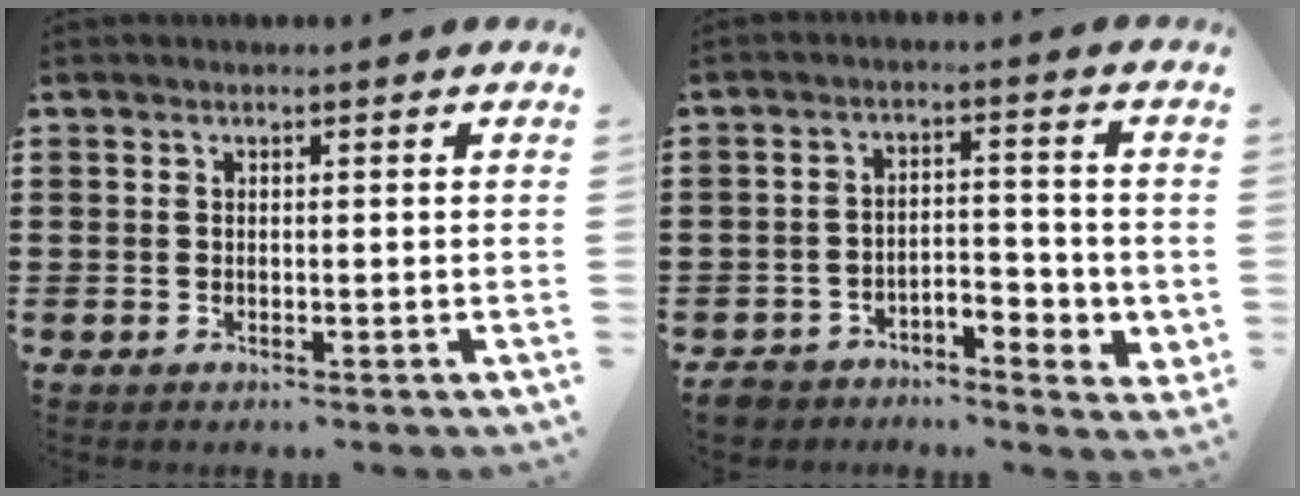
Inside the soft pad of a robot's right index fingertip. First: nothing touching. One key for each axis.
{"total": 4.2, "fx": -3.0, "fy": 2.0, "fz": 2.1, "tx": -0.037, "ty": 0.014, "tz": -0.061}